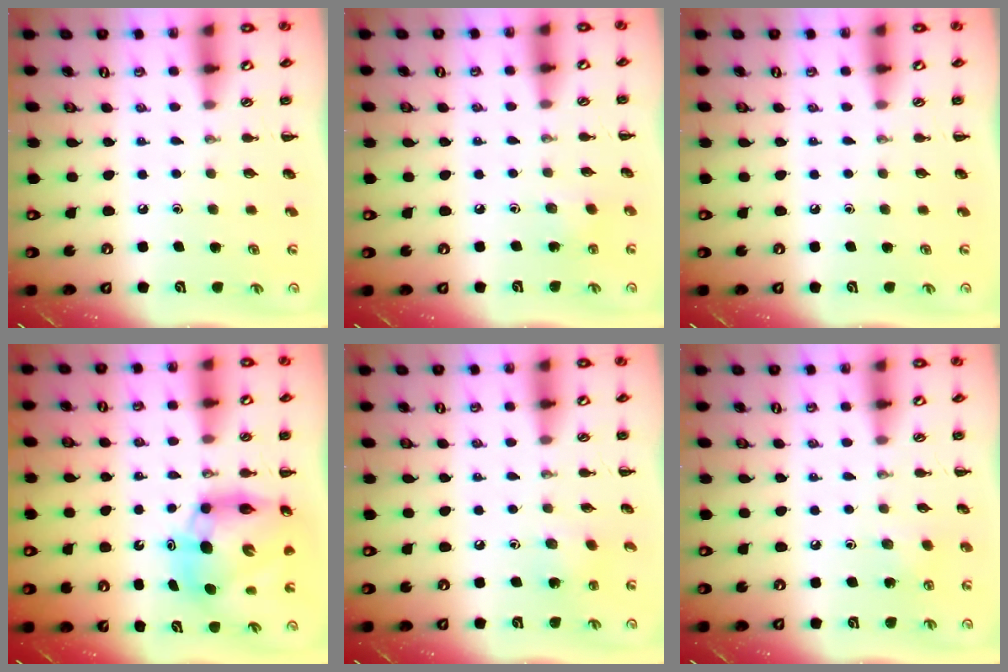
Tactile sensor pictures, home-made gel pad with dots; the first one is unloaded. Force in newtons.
{"total": 2.9, "press": 2.7, "slide": 0.9}
{"total": 0.0}
{"total": 11.2, "press": 10.7, "slide": 3.3}
{"total": 2.1, "press": 2.0, "slide": 0.6}
{"total": 2.9, "press": 2.8, "slide": 0.9}